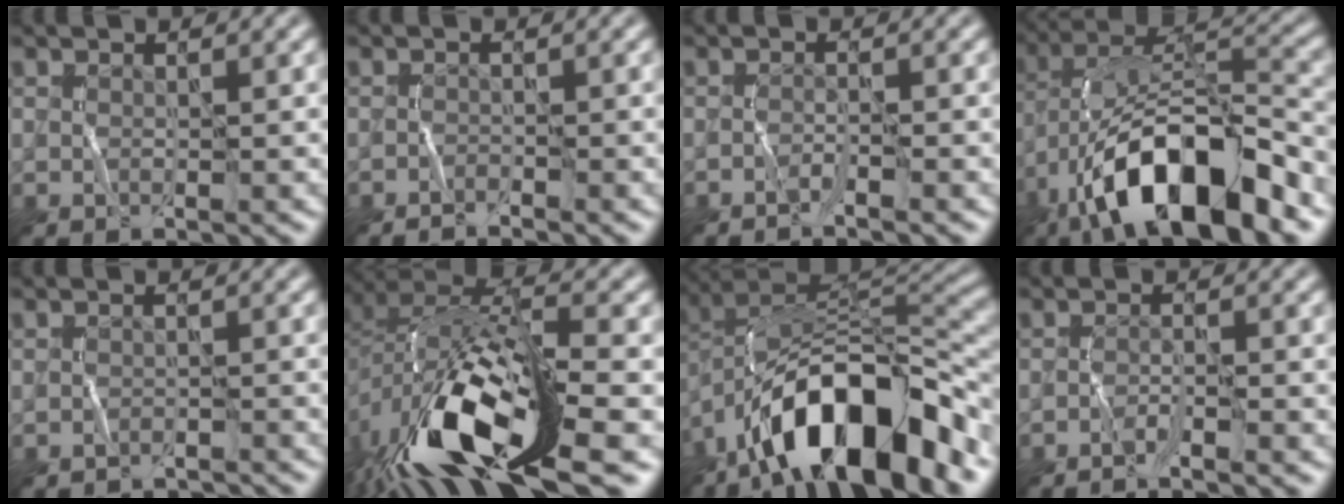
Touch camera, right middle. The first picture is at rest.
{"total": 1.2, "force": [-1.2, -0.1, 0.2], "torque": [-0.005, 0.006, -0.022]}
{"total": 1.3, "force": [-1.2, -0.2, 0.5], "torque": [-0.009, 0.006, -0.025]}
{"total": 13.2, "force": [-7.3, 4.5, 10.1], "torque": [-0.178, 0.017, -0.129]}
{"total": 1.7, "force": [-1.7, 0.1, -0.2], "torque": [0.006, 0.001, -0.029]}
{"total": 15.7, "force": [-6.6, 7.0, 12.4], "torque": [-0.249, -0.001, -0.116]}
{"total": 12.8, "force": [-7.2, 4.6, 9.5], "torque": [-0.147, 0.018, -0.132]}
{"total": 1.6, "force": [-1.4, -0.2, 0.7], "torque": [-0.012, 0.009, -0.030]}